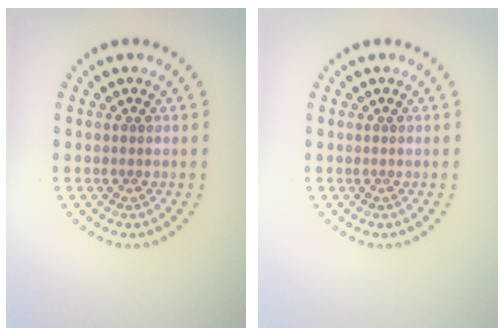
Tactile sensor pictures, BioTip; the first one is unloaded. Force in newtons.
{"total": 0.0}